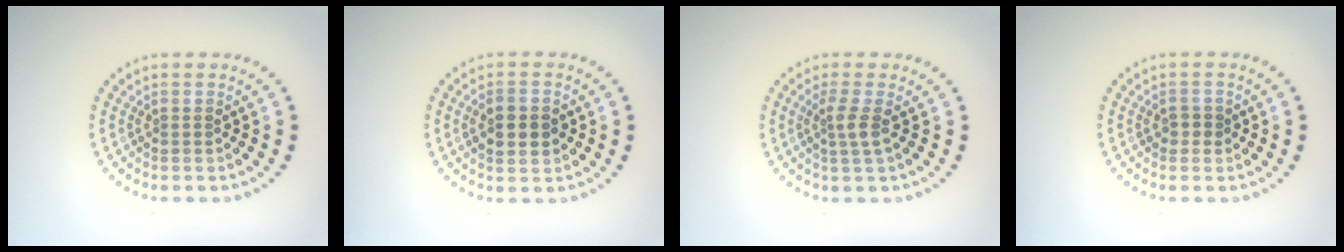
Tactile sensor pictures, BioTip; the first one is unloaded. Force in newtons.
{"total": 3.2, "press": 3.2, "slide": 0.1}
{"total": 2.0, "press": 1.4, "slide": 1.4}
{"total": 1.3, "press": 1.2, "slide": 0.4}